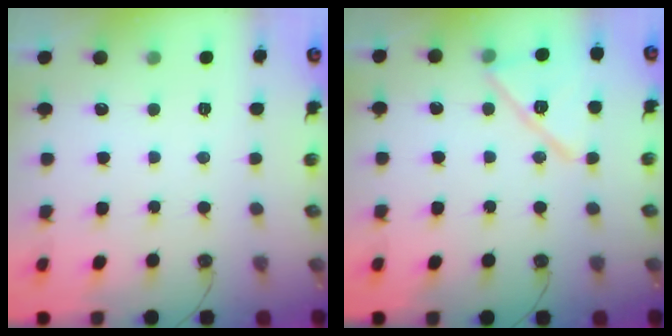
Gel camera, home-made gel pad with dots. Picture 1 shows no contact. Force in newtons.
{"total": 13.7, "press": 13.7, "slide": 0.3}